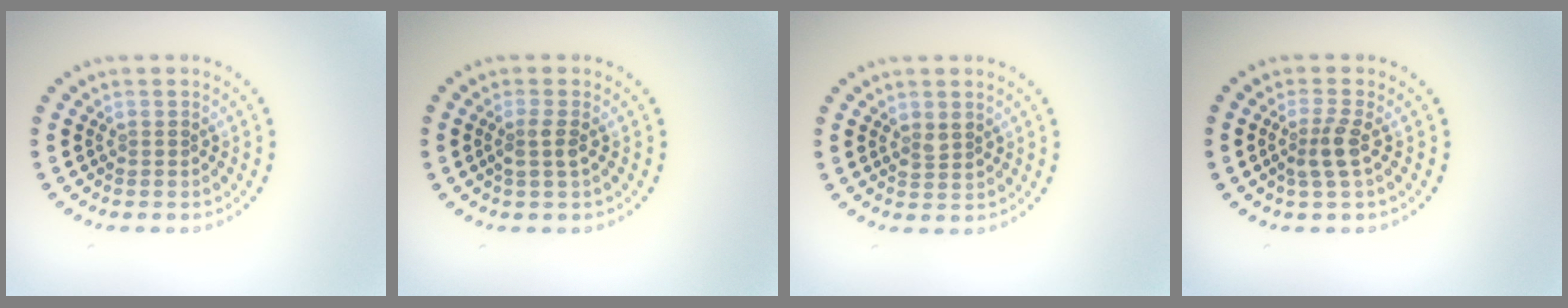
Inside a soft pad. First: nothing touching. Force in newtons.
{"total": 1.6, "press": 1.3, "slide": 0.9}
{"total": 1.4, "press": 1.4, "slide": 0.3}
{"total": 2.3, "press": 1.8, "slide": 1.4}